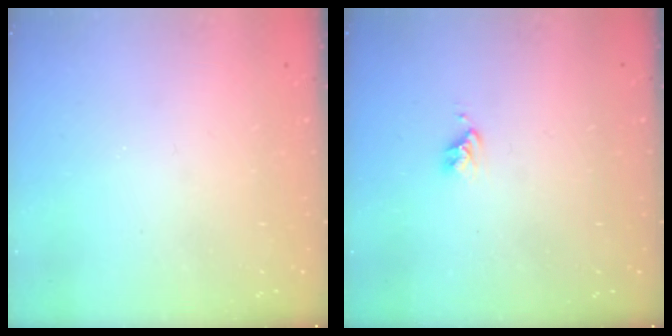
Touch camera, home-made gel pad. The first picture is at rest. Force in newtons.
{"total": 2.7, "press": 2.6, "slide": 0.4}